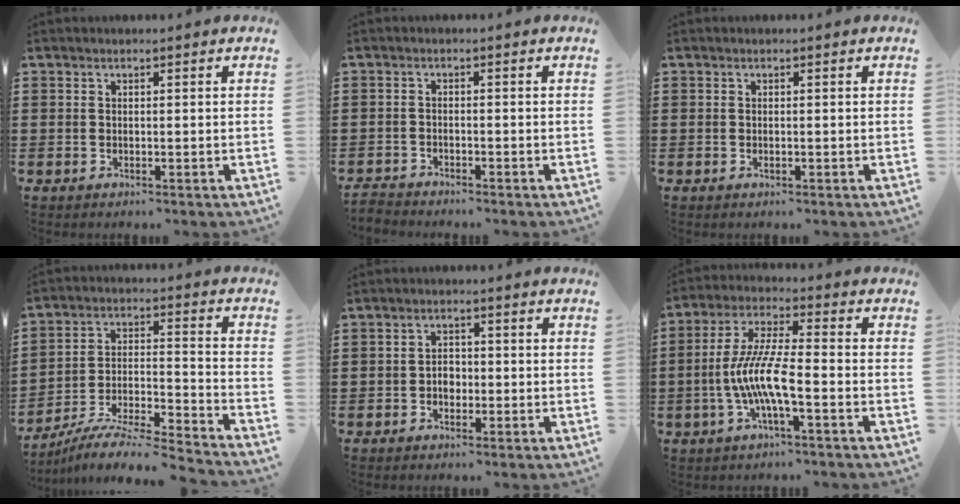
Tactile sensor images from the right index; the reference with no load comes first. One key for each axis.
{"total": 1.7, "fx": -1.6, "fy": 0.0, "fz": -0.4, "tx": 0.003, "ty": 0.004, "tz": -0.036}
{"total": 0.0}
{"total": 7.5, "fx": -7.0, "fy": -0.1, "fz": 2.5, "tx": -0.047, "ty": -0.004, "tz": -0.143}
{"total": 2.5, "fx": -0.6, "fy": 1.8, "fz": 1.6, "tx": -0.034, "ty": 0.004, "tz": -0.013}
{"total": 9.2, "fx": -2.7, "fy": 1.6, "fz": 8.6, "tx": -0.197, "ty": -0.015, "tz": -0.060}